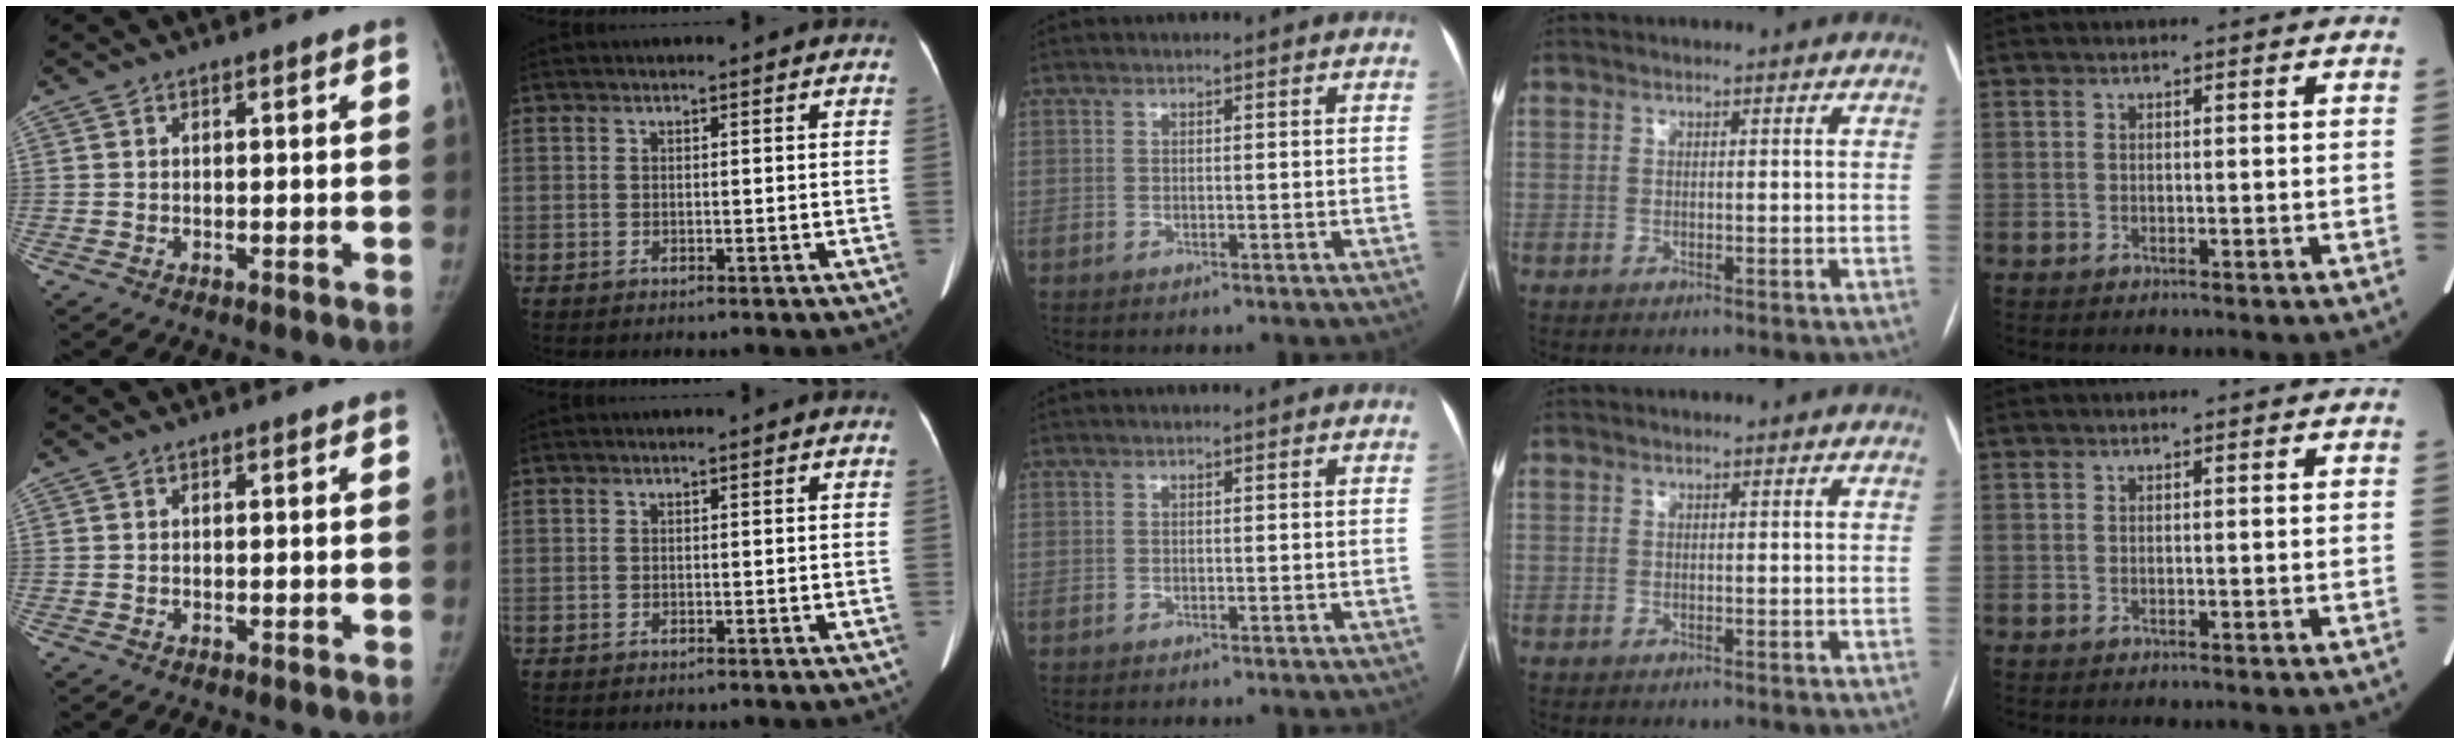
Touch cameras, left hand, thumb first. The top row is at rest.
{}